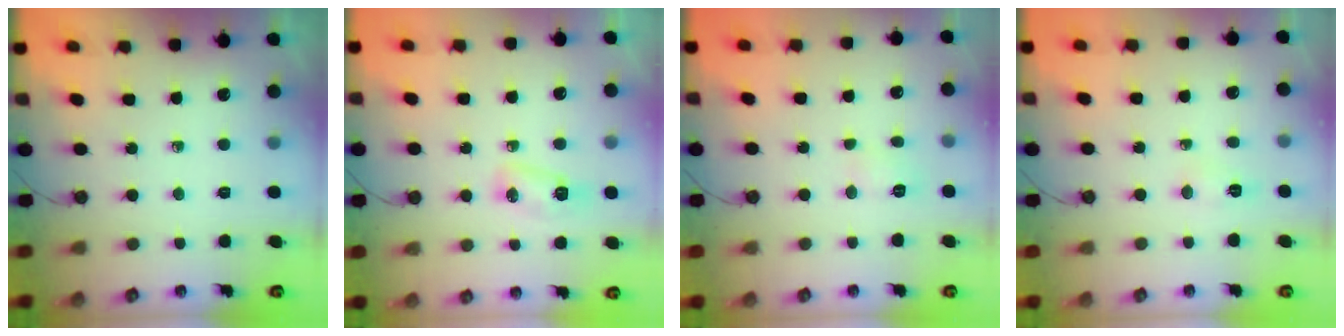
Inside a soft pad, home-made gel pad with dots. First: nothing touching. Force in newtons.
{"total": 5.9, "press": 5.8, "slide": 0.6}
{"total": 3.7, "press": 3.7, "slide": 0.5}
{"total": 4.6, "press": 3.9, "slide": 2.6}